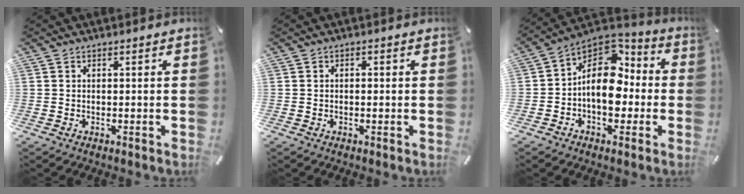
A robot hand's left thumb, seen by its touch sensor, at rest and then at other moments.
{"total": 0.9, "force": [-0.2, 0.4, 0.7], "torque": [-0.014, 0.001, -0.005]}
{"total": 14.3, "force": [-0.4, 10.3, 9.9], "torque": [-0.169, -0.009, -0.010]}